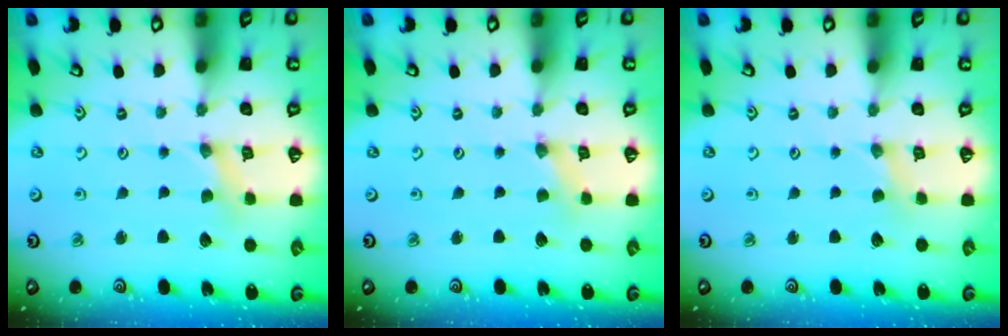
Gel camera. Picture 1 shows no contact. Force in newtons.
{"total": 0.0}
{"total": 1.1, "press": 1.1, "slide": 0.2}